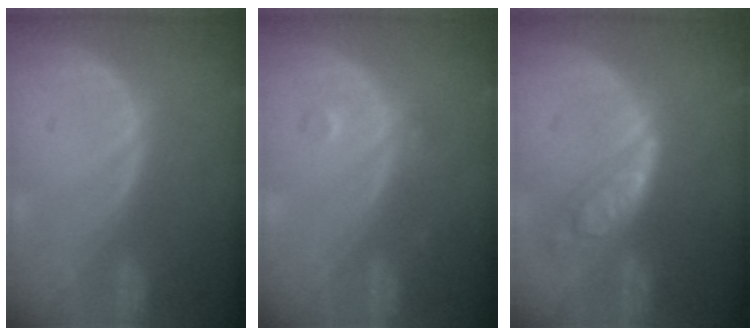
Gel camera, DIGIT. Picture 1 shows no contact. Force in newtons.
{"total": 1.5, "press": 1.5, "slide": 0.1}
{"total": 6.4, "press": 5.6, "slide": 3.1}